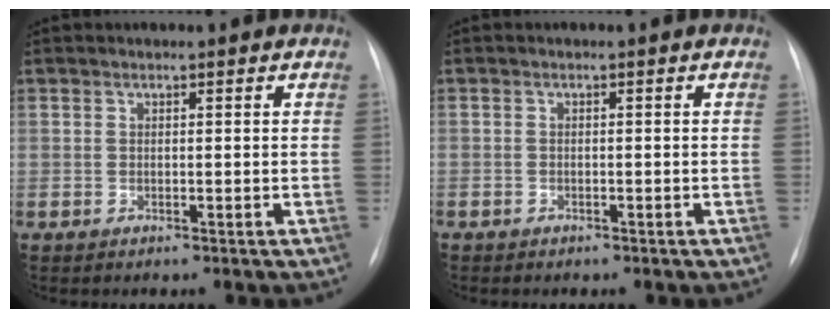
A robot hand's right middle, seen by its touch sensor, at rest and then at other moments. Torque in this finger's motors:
{"motor_torque": [0.66, -0.79, -0.01, -0.07]}